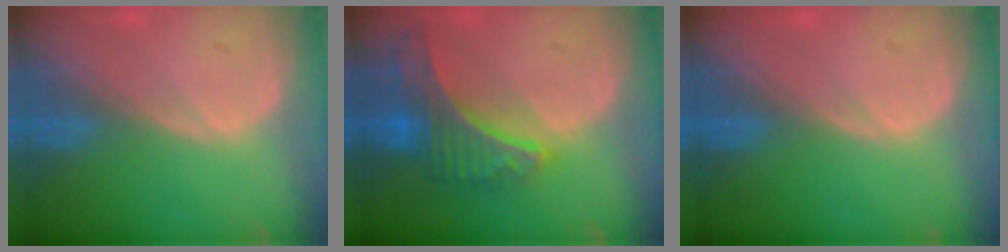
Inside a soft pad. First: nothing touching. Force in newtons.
{"total": 9.0, "press": 7.9, "slide": 4.3}
{"total": 0.0}